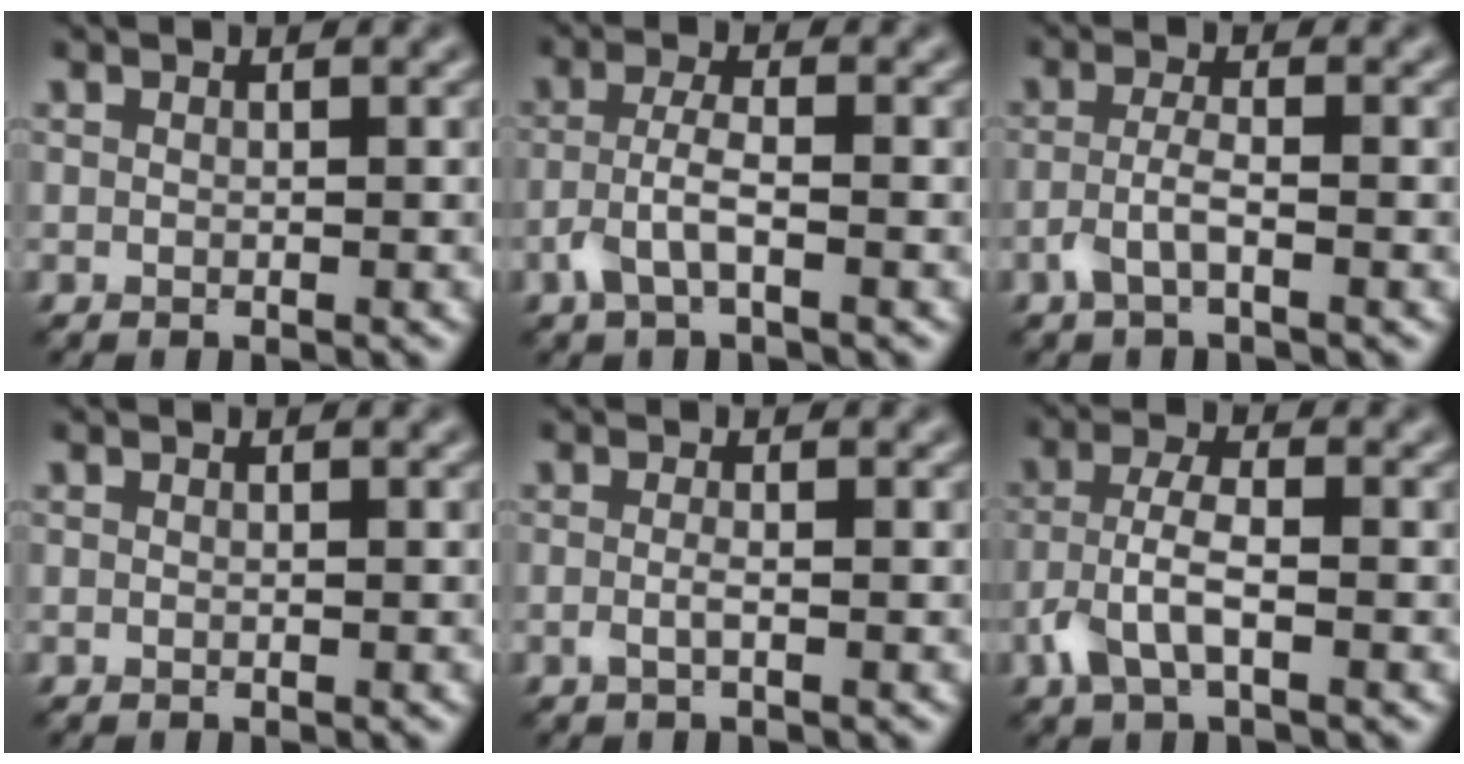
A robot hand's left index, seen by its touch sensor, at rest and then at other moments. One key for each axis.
{"total": 2.9, "fx": -1.3, "fy": 0.9, "fz": 2.4, "tx": -0.056, "ty": 0.004, "tz": -0.033}
{"total": 2.2, "fx": -1.1, "fy": 0.6, "fz": 1.9, "tx": -0.038, "ty": 0.005, "tz": -0.027}
{"total": 0.0}
{"total": 1.2, "fx": -0.3, "fy": 0.2, "fz": 1.1, "tx": -0.020, "ty": -0.004, "tz": -0.007}
{"total": 3.8, "fx": -1.5, "fy": 1.6, "fz": 3.1, "tx": -0.069, "ty": 0.003, "tz": -0.035}